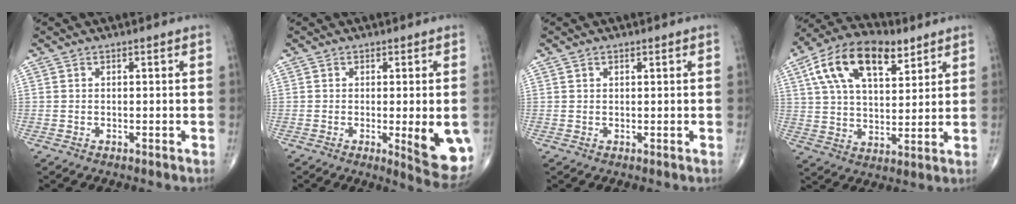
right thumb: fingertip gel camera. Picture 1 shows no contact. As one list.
[{"total": 9.9, "force": [-2.0, 2.5, 9.4], "torque": [-0.108, -0.020, -0.020]}, {"total": 0.7, "force": [0.5, 0.5, 0.2], "torque": [0.000, -0.002, 0.006]}, {"total": 18.2, "force": [8.6, 9.4, 13.0], "torque": [-0.206, -0.007, 0.150]}]